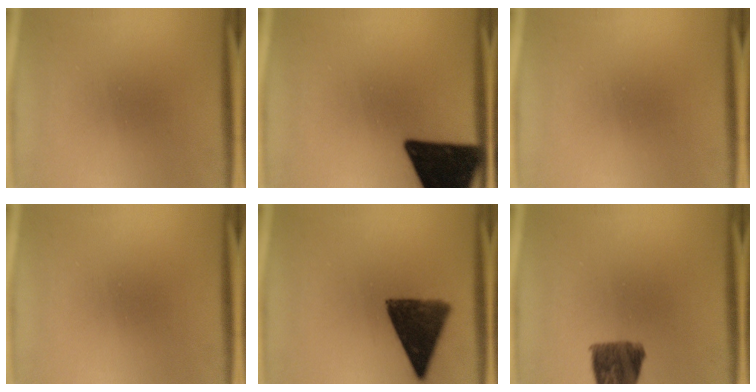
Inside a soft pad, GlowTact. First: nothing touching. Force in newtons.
{"total": 18.5}
{"total": 0.0}
{"total": 0.0}
{"total": 11.3}
{"total": 9.7}